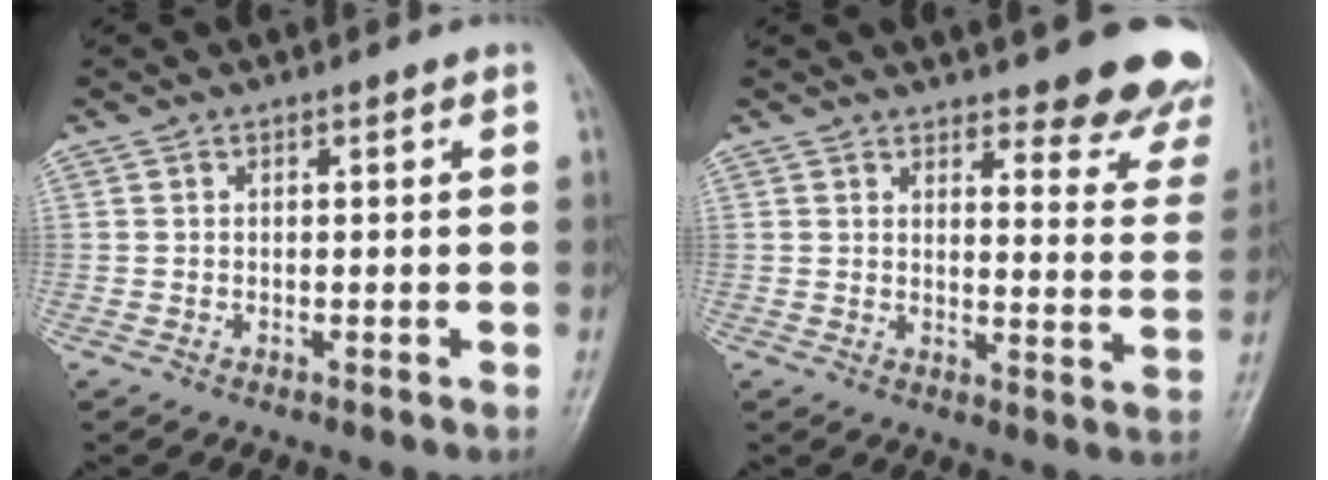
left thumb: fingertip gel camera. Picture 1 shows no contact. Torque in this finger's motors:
{"motor_torque": [0.28, -0.04, 0.03, -0.04, 0.07]}